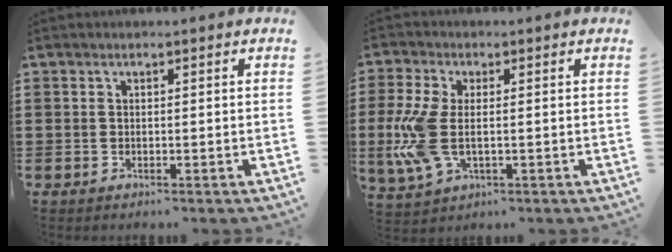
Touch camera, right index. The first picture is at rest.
{"total": 8.4, "force": [-0.5, 4.1, 7.4], "torque": [-0.184, -0.015, -0.015]}